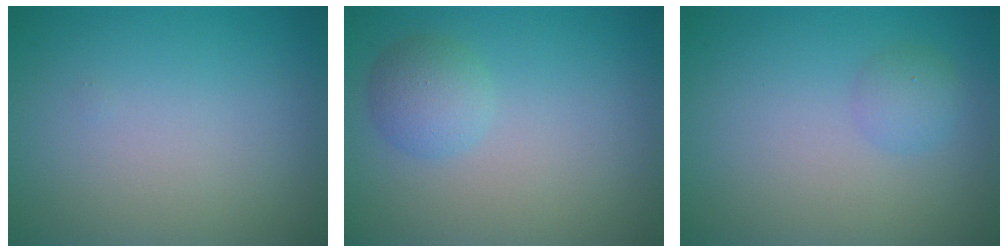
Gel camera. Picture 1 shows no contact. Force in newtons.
{"total": 2.3, "press": 2.3, "slide": 0.1}
{"total": 1.5, "press": 1.5, "slide": 0.0}